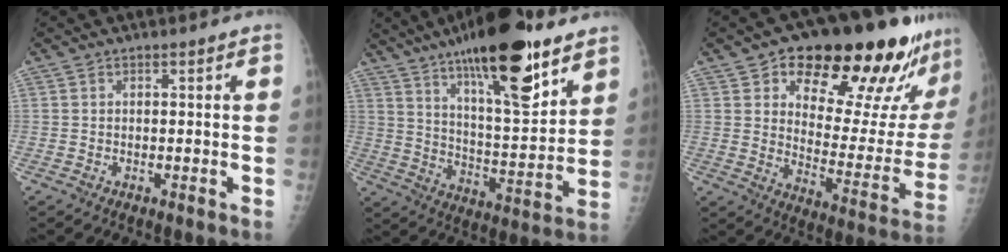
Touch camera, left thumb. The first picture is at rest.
{"total": 23.0, "force": [14.5, 6.3, 16.6], "torque": [-0.246, -0.064, 0.237]}
{"total": 25.7, "force": [17.0, 9.6, 16.6], "torque": [-0.187, -0.072, 0.238]}